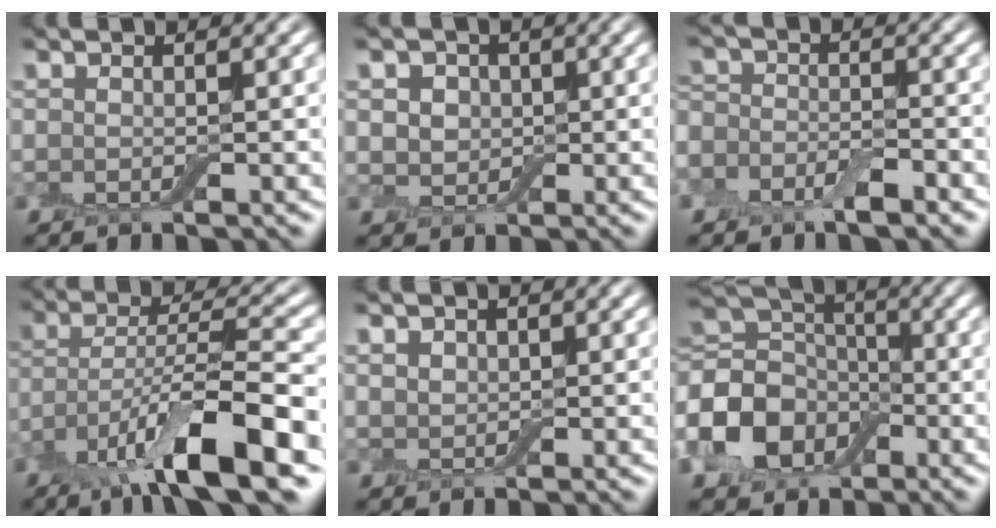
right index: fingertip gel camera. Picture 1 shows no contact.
{"total": 3.7, "force": [0.9, 3.1, 1.8], "torque": [-0.027, 0.008, 0.000]}
{"total": 4.2, "force": [-2.4, 2.6, 2.2], "torque": [-0.012, 0.003, -0.054]}
{"total": 10.4, "force": [-5.5, 2.5, 8.5], "torque": [-0.146, 0.006, -0.102]}
{"total": 1.6, "force": [0.9, 1.2, 0.5], "torque": [-0.011, -0.002, 0.021]}
{"total": 9.4, "force": [-3.1, 7.0, 5.6], "torque": [-0.128, 0.001, -0.081]}